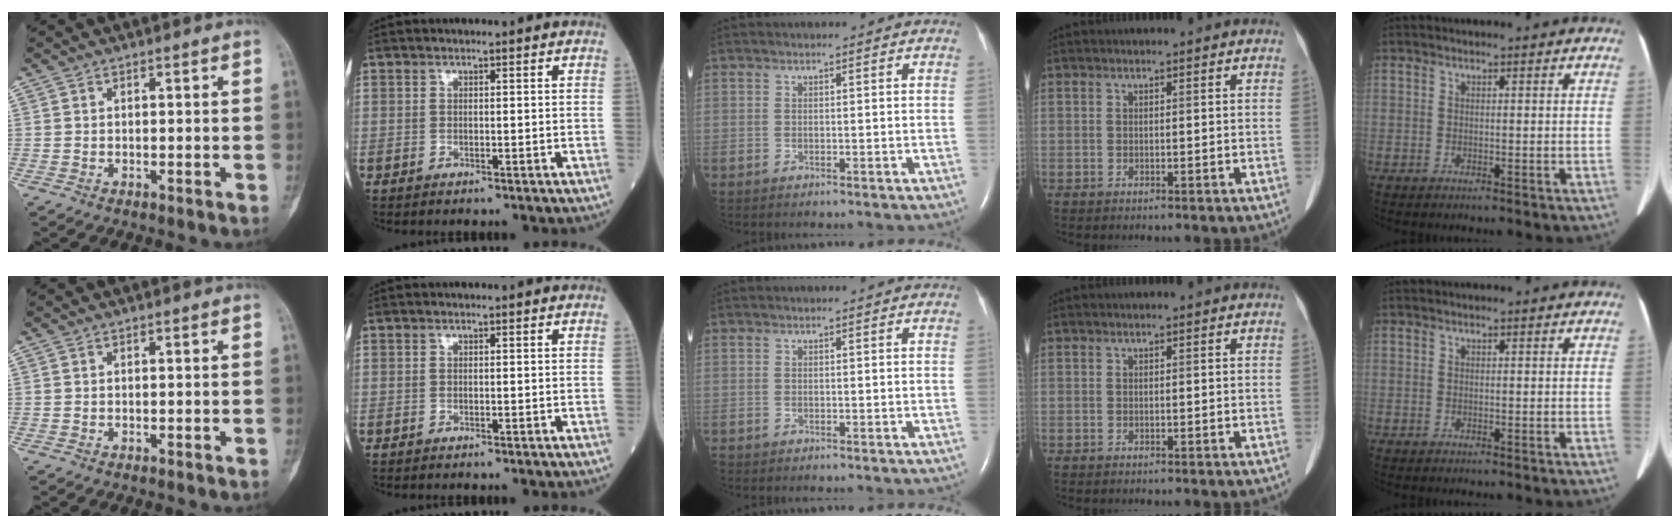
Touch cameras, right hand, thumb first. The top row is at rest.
{}